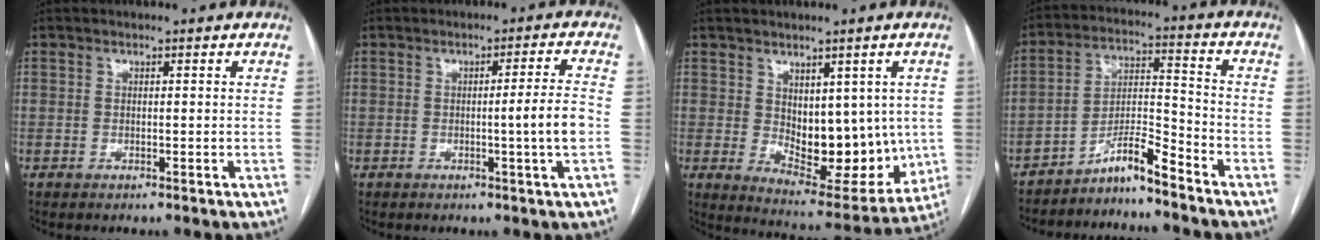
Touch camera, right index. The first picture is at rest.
{"total": 5.2, "force": [-1.0, -1.2, 4.9], "torque": [-0.068, -0.002, -0.016]}
{"total": 13.5, "force": [0.4, 7.1, 11.5], "torque": [-0.145, -0.011, 0.031]}
{"total": 6.9, "force": [-6.0, -0.2, 3.5], "torque": [-0.065, 0.005, -0.106]}